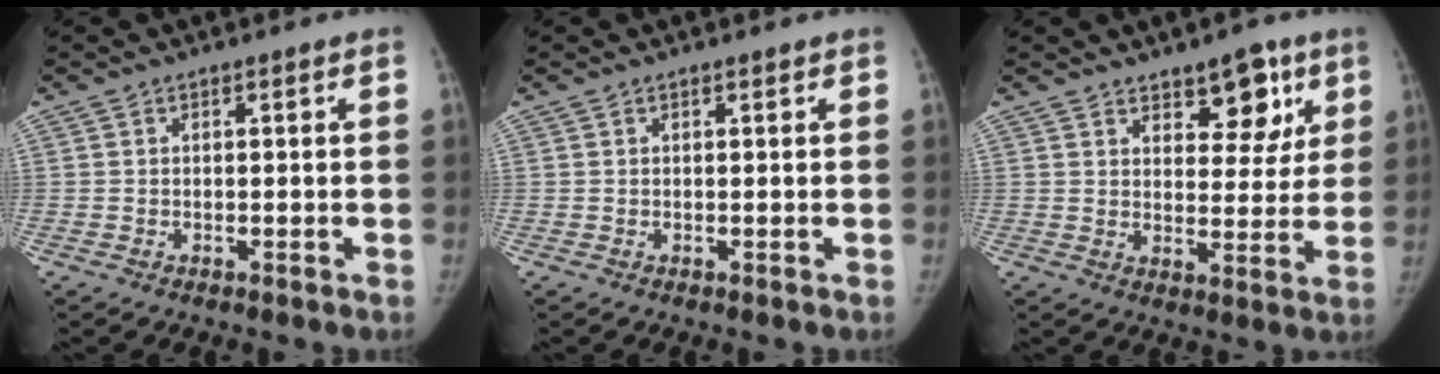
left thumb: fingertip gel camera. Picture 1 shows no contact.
{"total": 0.0}
{"total": 8.8, "force": [5.1, 4.9, 5.3], "torque": [-0.028, -0.027, 0.070]}